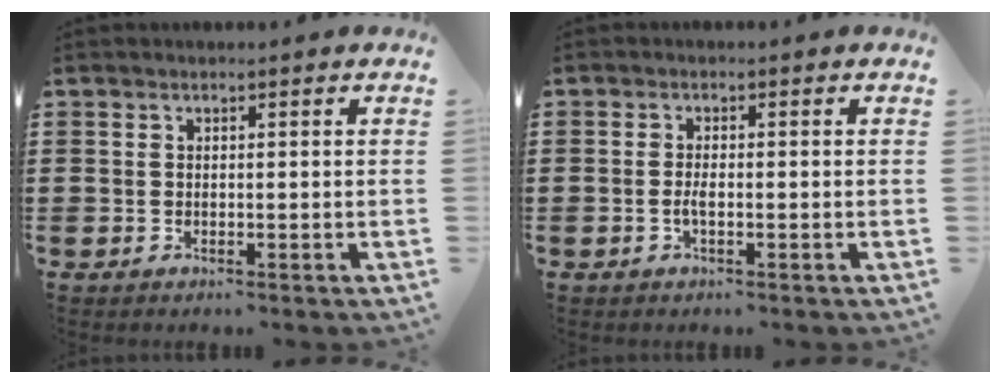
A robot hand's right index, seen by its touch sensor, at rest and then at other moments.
{"total": 1.5, "force": [-0.6, 0.2, 1.4], "torque": [-0.034, -0.005, -0.012]}